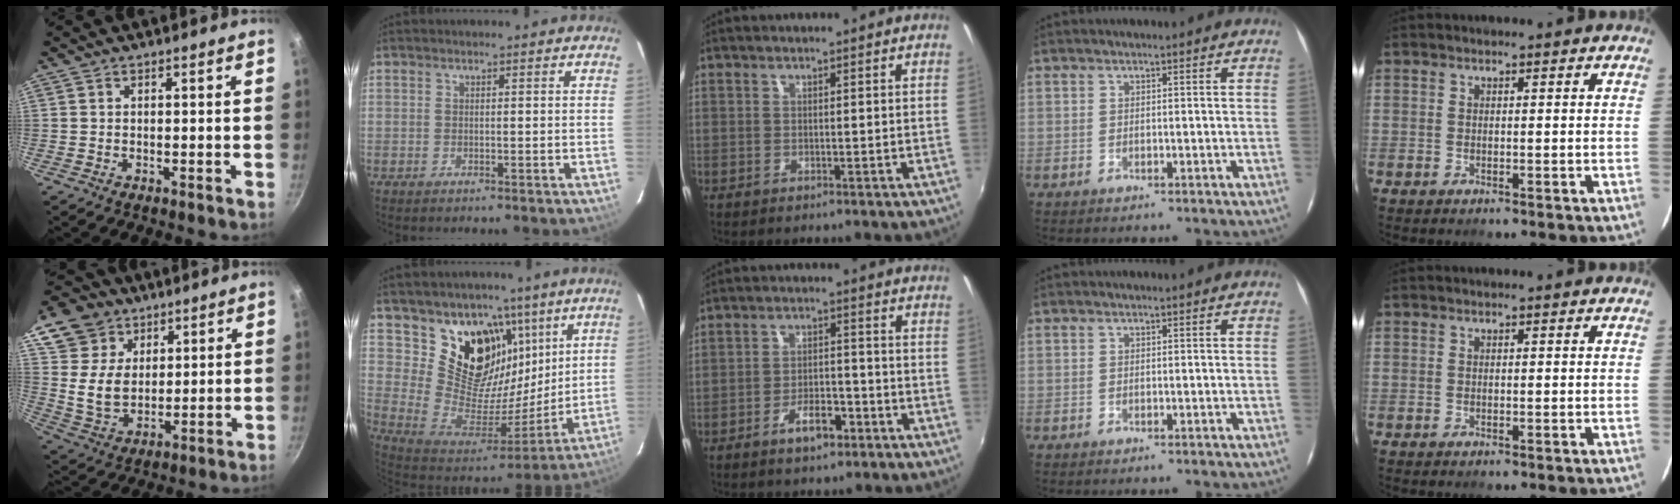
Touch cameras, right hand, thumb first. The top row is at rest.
{"thumb": {"total": 13.6, "force": [6.8, 10.3, 5.6], "torque": [-0.079, -0.023, 0.131]}, "index": {"total": 18.8, "force": [10.7, 13.5, 7.7], "torque": [-0.157, -0.013, 0.208]}, "middle": {"total": 5.7, "force": [-3.6, 2.5, 3.5], "torque": [-0.068, 0.006, -0.052]}}